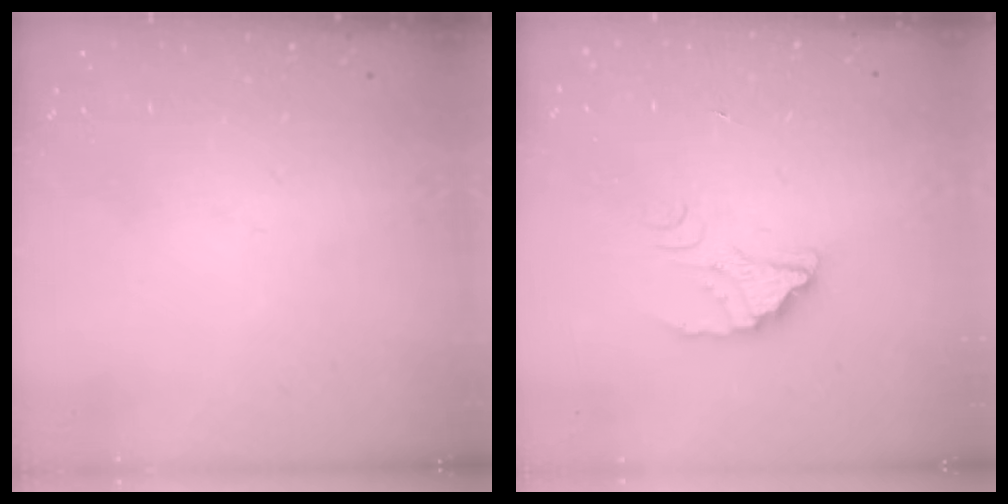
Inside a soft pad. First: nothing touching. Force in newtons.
{"total": 2.1, "press": 2.1, "slide": 0.2}